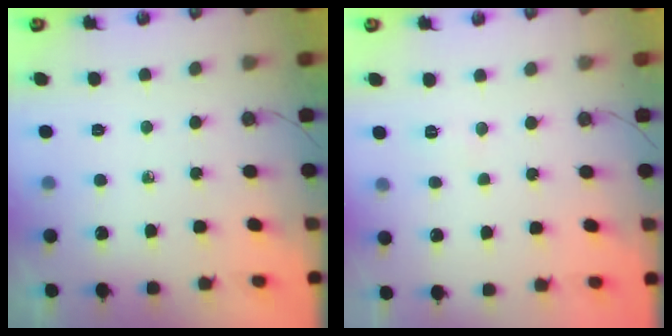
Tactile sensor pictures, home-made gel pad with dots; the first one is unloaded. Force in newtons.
{"total": 4.4, "press": 4.3, "slide": 1.1}